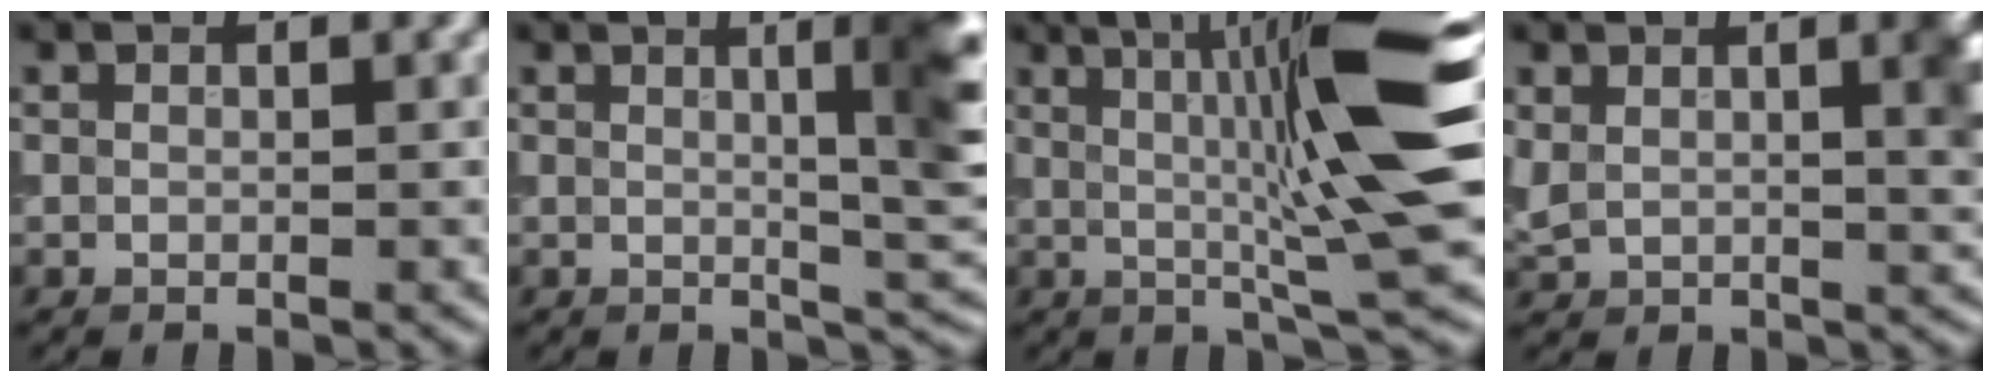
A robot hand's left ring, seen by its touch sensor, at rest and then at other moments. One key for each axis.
{"total": 8.7, "fx": 1.9, "fy": 2.3, "fz": 8.2, "tx": -0.080, "ty": 0.012, "tz": 0.024}
{"total": 11.8, "fx": 1.7, "fy": 1.6, "fz": 11.5, "tx": -0.161, "ty": 0.014, "tz": 0.023}
{"total": 6.0, "fx": 1.8, "fy": 2.7, "fz": 5.0, "tx": -0.067, "ty": -0.001, "tz": 0.033}